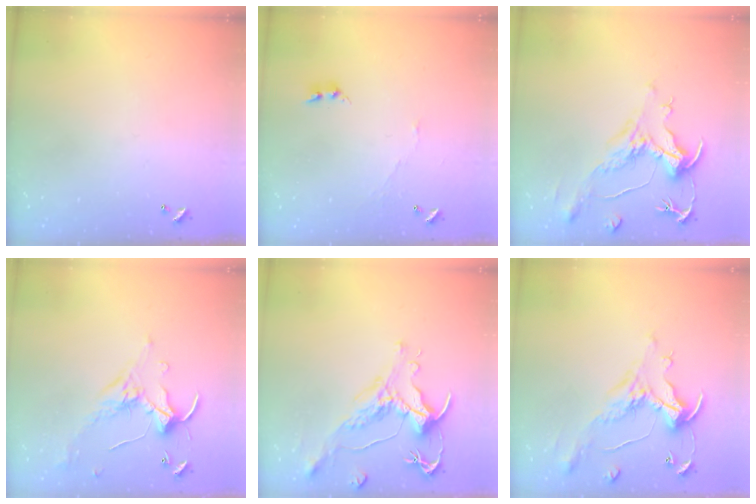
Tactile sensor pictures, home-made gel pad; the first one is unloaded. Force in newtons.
{"total": 4.7, "press": 4.7, "slide": 0.3}
{"total": 1.5, "press": 0.9, "slide": 1.2}
{"total": 1.2, "press": 0.9, "slide": 0.9}
{"total": 1.5, "press": 0.9, "slide": 1.2}
{"total": 1.7, "press": 1.2, "slide": 1.1}